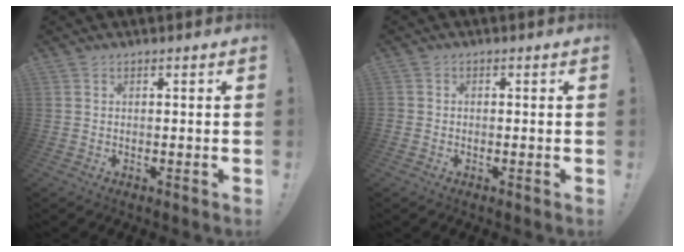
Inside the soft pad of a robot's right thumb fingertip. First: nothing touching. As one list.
[{"total": 1.1, "force": [-0.6, 0.9, 0.3], "torque": [-0.010, 0.006, -0.009]}]